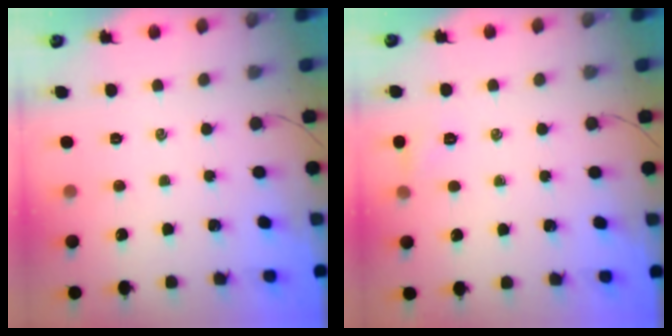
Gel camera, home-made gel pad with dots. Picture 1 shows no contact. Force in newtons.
{"total": 4.4, "press": 4.2, "slide": 1.3}